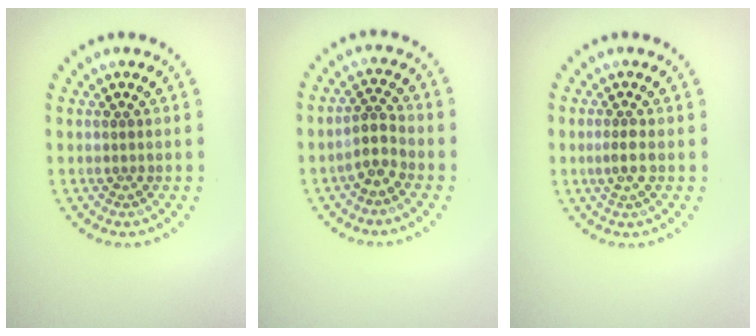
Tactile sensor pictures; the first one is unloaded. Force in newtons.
{"total": 2.2, "press": 1.7, "slide": 1.4}
{"total": 1.3, "press": 1.2, "slide": 0.5}